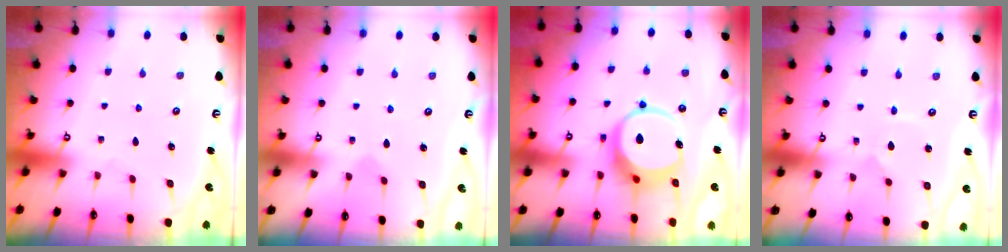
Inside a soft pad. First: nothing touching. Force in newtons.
{"total": 2.0, "press": 2.0, "slide": 0.1}
{"total": 10.6, "press": 10.5, "slide": 1.3}
{"total": 1.6, "press": 1.6, "slide": 0.1}